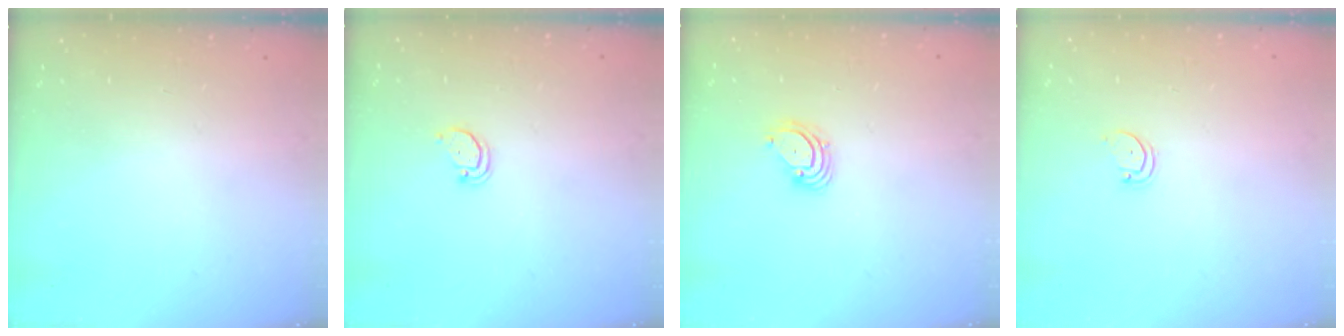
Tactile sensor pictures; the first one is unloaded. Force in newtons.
{"total": 2.0, "press": 2.0, "slide": 0.2}
{"total": 3.2, "press": 3.2, "slide": 0.1}
{"total": 1.5, "press": 1.5, "slide": 0.1}